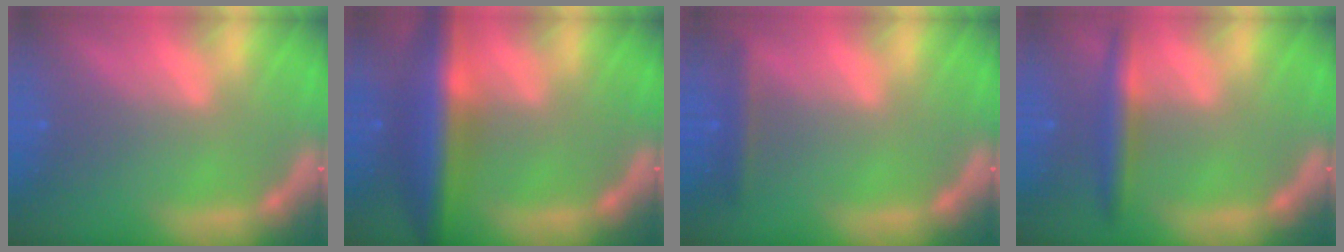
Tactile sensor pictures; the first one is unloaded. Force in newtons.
{"total": 8.0}
{"total": 1.9}
{"total": 3.5}